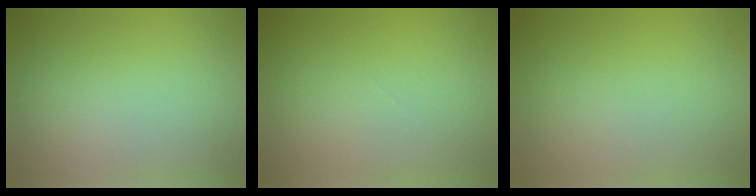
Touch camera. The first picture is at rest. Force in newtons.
{"total": 0.0}
{"total": 0.0}